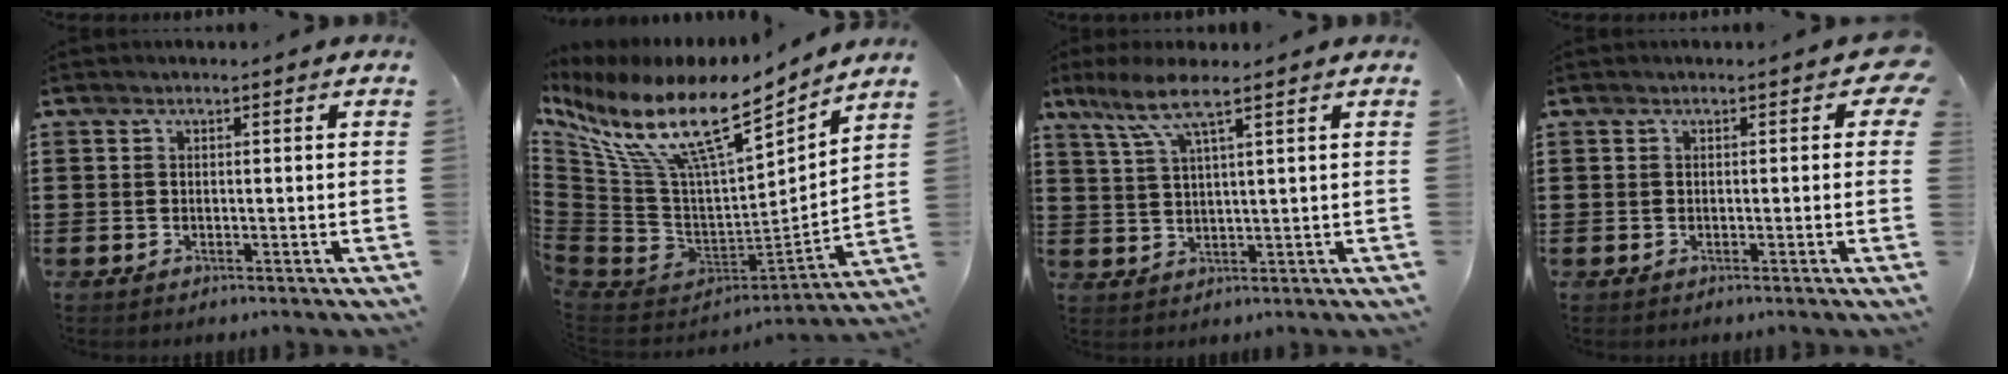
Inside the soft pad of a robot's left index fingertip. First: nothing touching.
{"total": 15.1, "force": [9.1, 4.5, 11.2], "torque": [-0.250, -0.064, 0.148]}
{"total": 6.5, "force": [4.0, 0.6, 5.1], "torque": [-0.119, -0.004, 0.066]}
{"total": 1.2, "force": [0.1, 0.6, 1.0], "torque": [-0.014, 0.001, -0.002]}